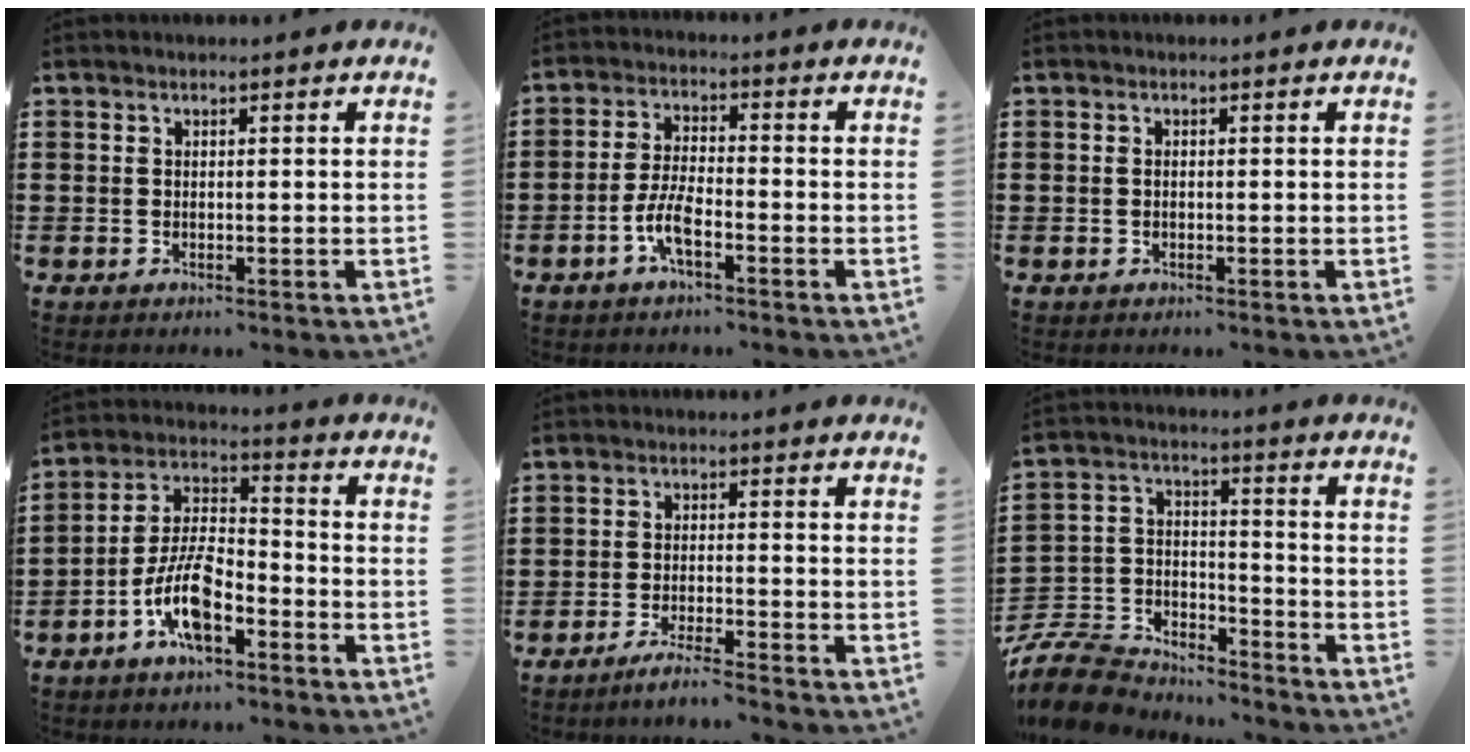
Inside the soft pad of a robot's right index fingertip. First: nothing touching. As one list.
[{"total": 5.5, "force": [-2.6, 1.4, 4.6], "torque": [-0.113, -0.007, -0.055]}, {"total": 0.6, "force": [-0.1, 0.2, 0.6], "torque": [-0.015, -0.003, -0.001]}, {"total": 9.4, "force": [-4.8, 3.6, 7.3], "torque": [-0.166, 0.000, -0.091]}, {"total": 3.1, "force": [-2.9, -0.4, 1.1], "torque": [-0.019, -0.002, -0.055]}, {"total": 9.5, "force": [-9.0, 2.4, 2.0], "torque": [-0.064, 0.013, -0.184]}]